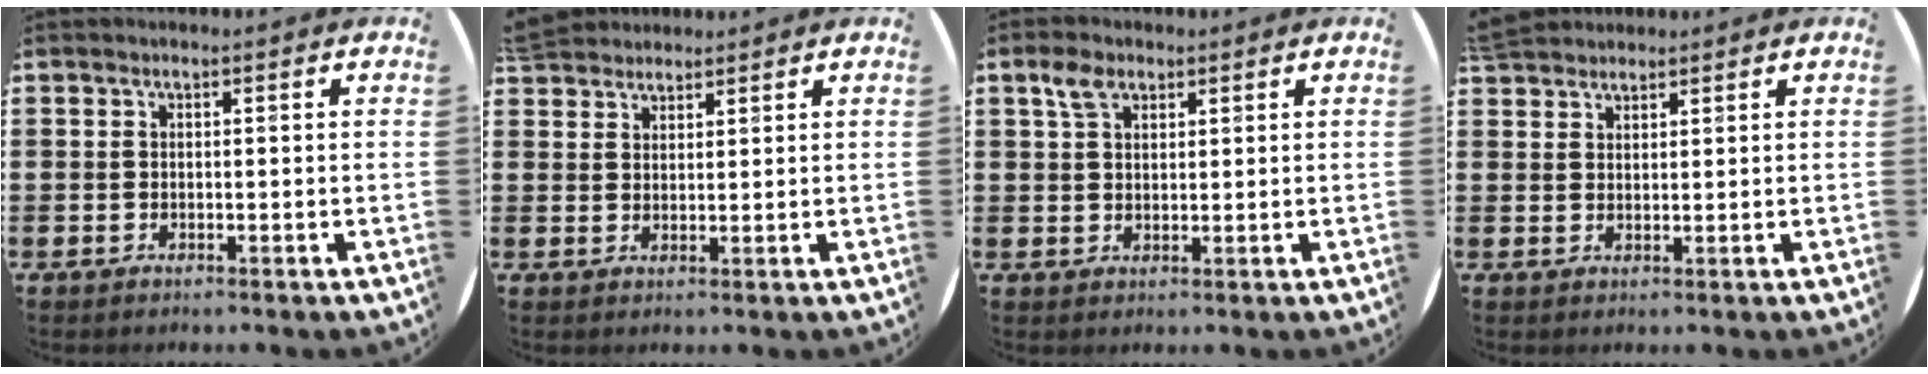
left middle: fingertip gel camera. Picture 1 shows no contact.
{"total": 3.4, "force": [3.3, 1.1, 0.0], "torque": [-0.009, -0.002, 0.064]}
{"total": 3.2, "force": [2.1, 1.8, 1.6], "torque": [-0.027, 0.003, 0.038]}
{"total": 3.1, "force": [3.0, 0.9, 0.3], "torque": [-0.011, -0.002, 0.058]}